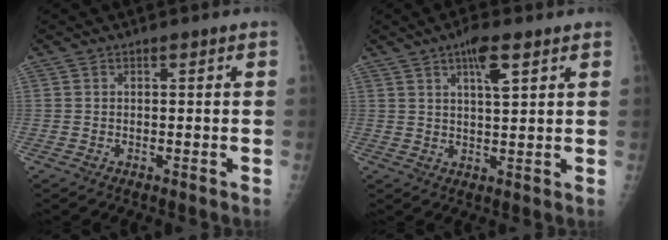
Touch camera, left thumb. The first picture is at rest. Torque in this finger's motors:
{"motor_torque": [0.17, 0.07, 0.16, 0.04, 0.06]}